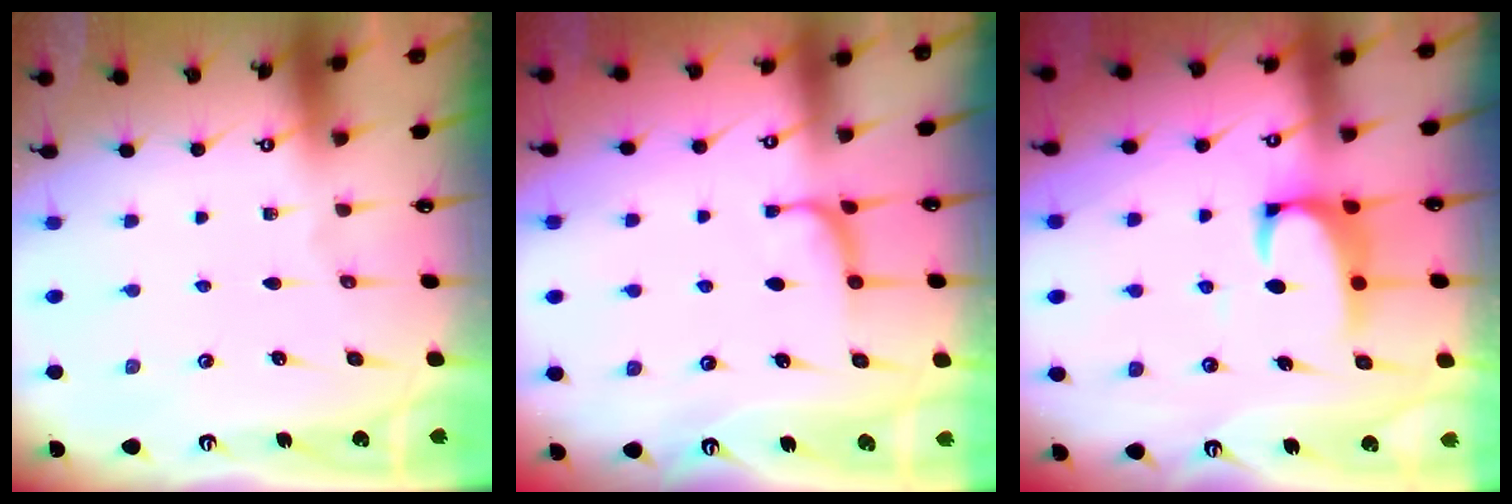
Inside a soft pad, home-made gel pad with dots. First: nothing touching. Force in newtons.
{"total": 0.7, "press": 0.3, "slide": 0.7}
{"total": 2.6, "press": 2.4, "slide": 1.1}